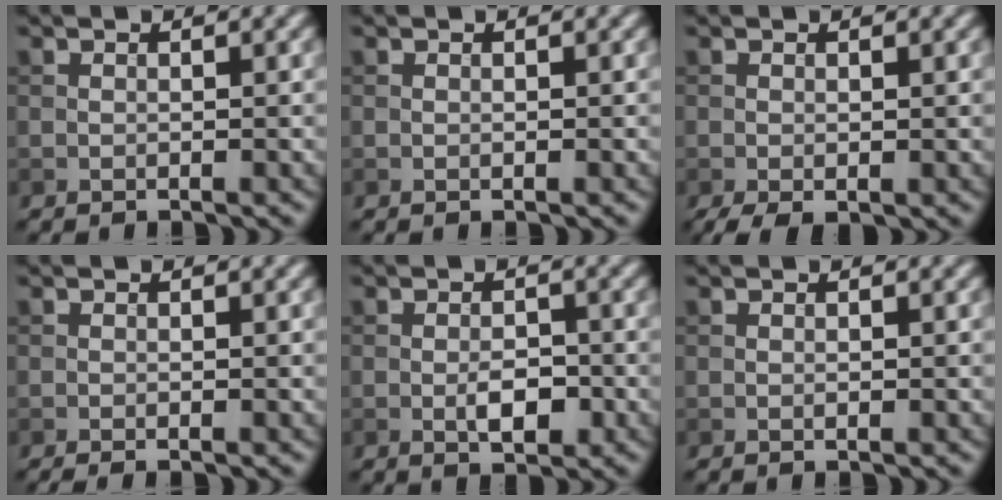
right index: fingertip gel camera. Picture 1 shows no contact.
{"total": 0.0}
{"total": 2.0, "force": [-0.9, 0.9, 1.6], "torque": [-0.036, -0.010, -0.013]}
{"total": 1.0, "force": [-0.5, 0.2, 0.8], "torque": [-0.011, -0.003, -0.010]}
{"total": 2.8, "force": [-0.8, 1.4, 2.3], "torque": [-0.037, -0.001, -0.013]}
{"total": 0.0}